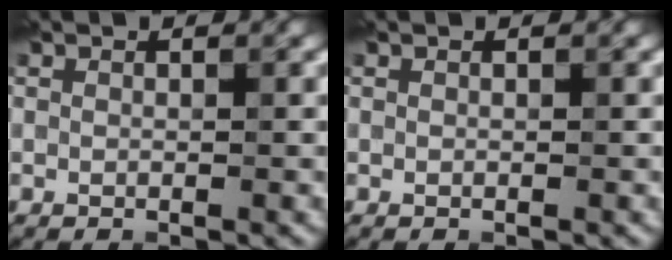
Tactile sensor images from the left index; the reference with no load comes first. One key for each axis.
{"total": 0.0}